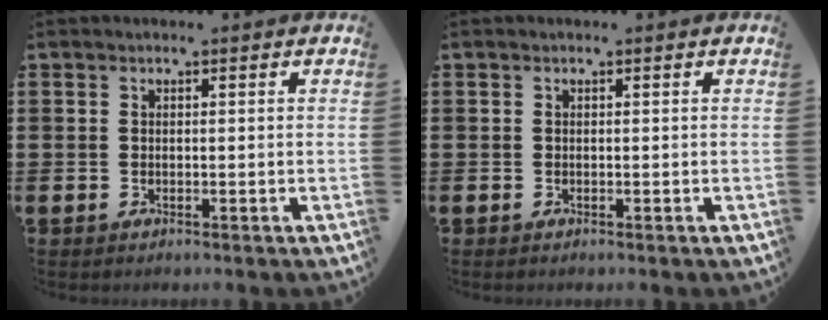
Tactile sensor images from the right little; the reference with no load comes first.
{"total": 0.0}